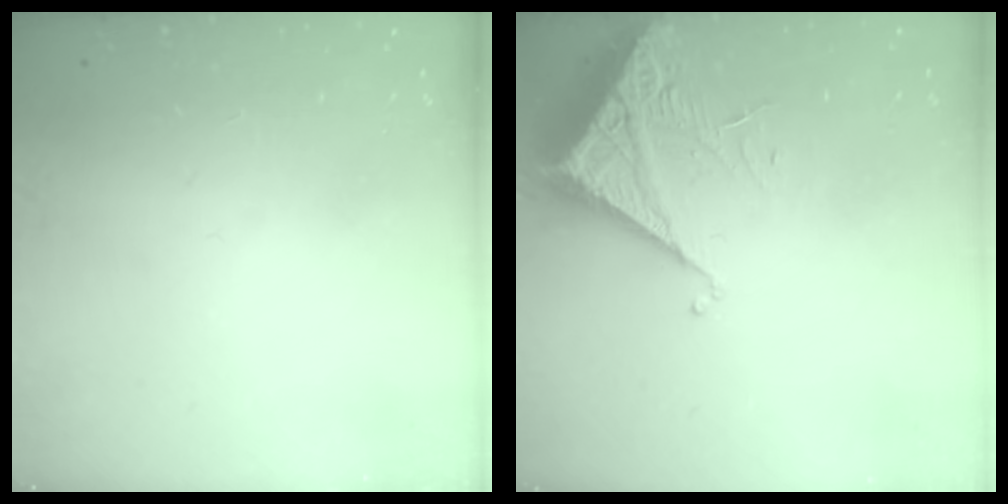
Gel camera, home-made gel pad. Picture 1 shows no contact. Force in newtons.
{"total": 7.0, "press": 7.0, "slide": 0.3}